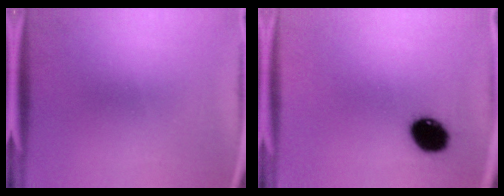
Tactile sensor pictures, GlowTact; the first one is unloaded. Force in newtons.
{"total": 9.7}